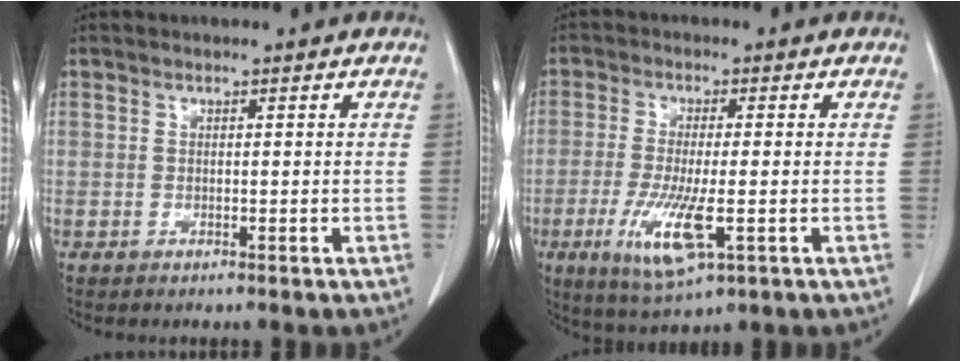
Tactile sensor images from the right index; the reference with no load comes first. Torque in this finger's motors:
{"motor_torque": [1.30, -0.55, 0.47, 0.12]}